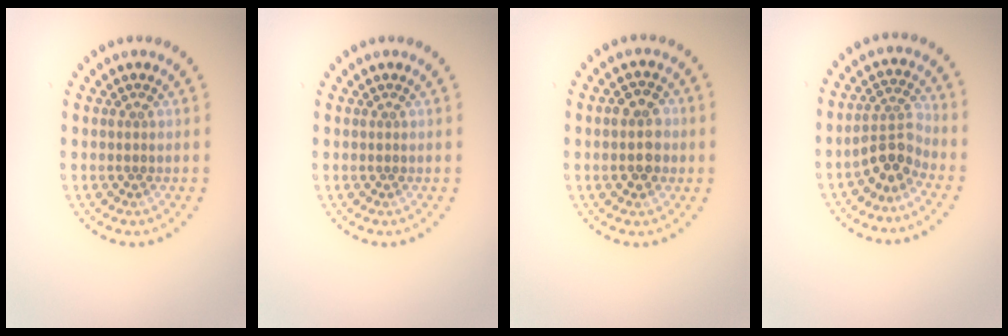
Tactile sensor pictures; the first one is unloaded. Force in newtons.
{"total": 0.0}
{"total": 2.8, "press": 2.8, "slide": 0.4}
{"total": 3.2, "press": 2.7, "slide": 1.7}